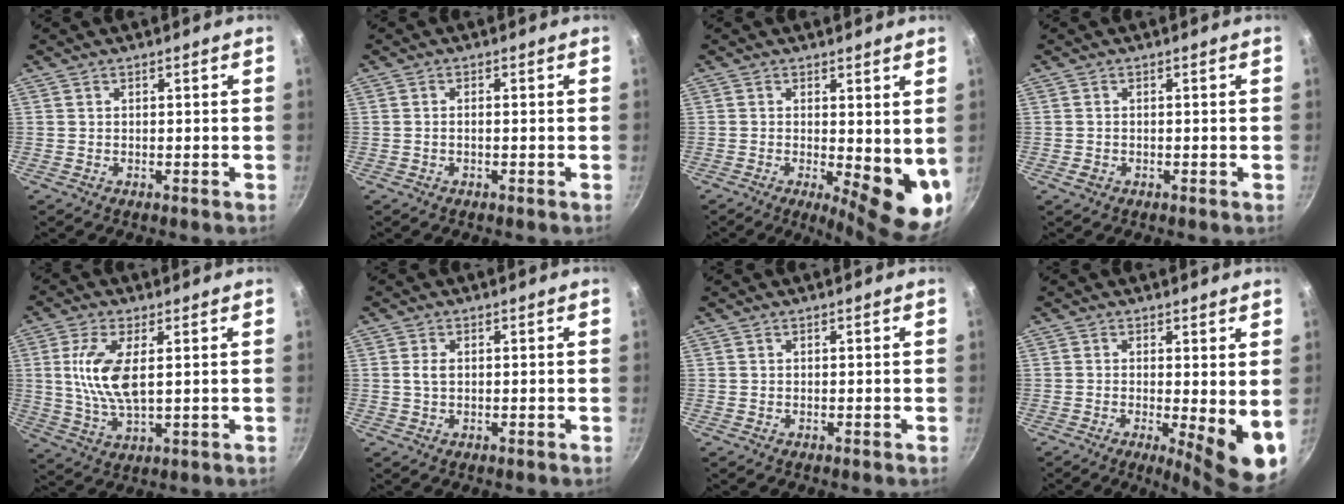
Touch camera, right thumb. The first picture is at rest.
{"total": 0.9, "force": [-0.3, 0.3, 0.8], "torque": [-0.023, 0.007, -0.007]}
{"total": 11.1, "force": [-0.5, 4.0, 10.4], "torque": [-0.118, -0.019, 0.001]}
{"total": 1.2, "force": [-0.5, 0.9, 0.6], "torque": [-0.012, 0.001, -0.009]}
{"total": 9.9, "force": [1.7, 4.0, 8.9], "torque": [-0.184, -0.004, 0.036]}
{"total": 1.9, "force": [0.2, 1.1, 1.5], "torque": [-0.028, 0.003, 0.004]}
{"total": 0.0}
{"total": 9.5, "force": [-0.8, 2.4, 9.2], "torque": [-0.114, -0.017, -0.006]}